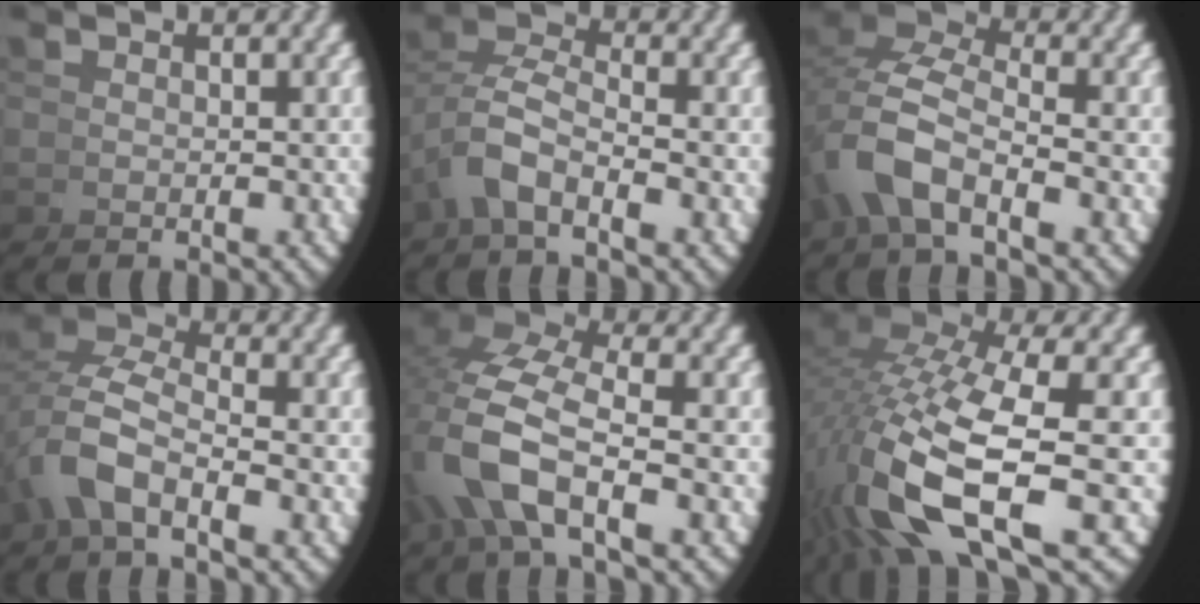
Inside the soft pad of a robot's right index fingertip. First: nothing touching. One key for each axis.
{"total": 4.1, "fx": -0.9, "fy": 2.8, "fz": 2.9, "tx": -0.064, "ty": -0.003, "tz": -0.024}
{"total": 6.4, "fx": 0.6, "fy": 4.5, "fz": 4.5, "tx": -0.116, "ty": -0.004, "tz": 0.002}
{"total": 6.0, "fx": -0.2, "fy": 4.3, "fz": 4.1, "tx": -0.098, "ty": -0.001, "tz": -0.014}
{"total": 5.4, "fx": 1.0, "fy": 2.5, "fz": 4.7, "tx": -0.115, "ty": -0.005, "tz": 0.023}
{"total": 8.6, "fx": -0.8, "fy": 4.2, "fz": 7.4, "tx": -0.187, "ty": -0.046, "tz": 0.018}